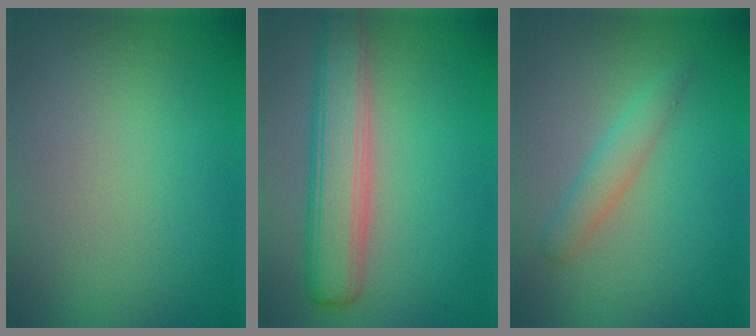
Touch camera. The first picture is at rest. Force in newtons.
{"total": 5.8, "press": 5.8, "slide": 0.5}
{"total": 2.0, "press": 2.0, "slide": 0.0}